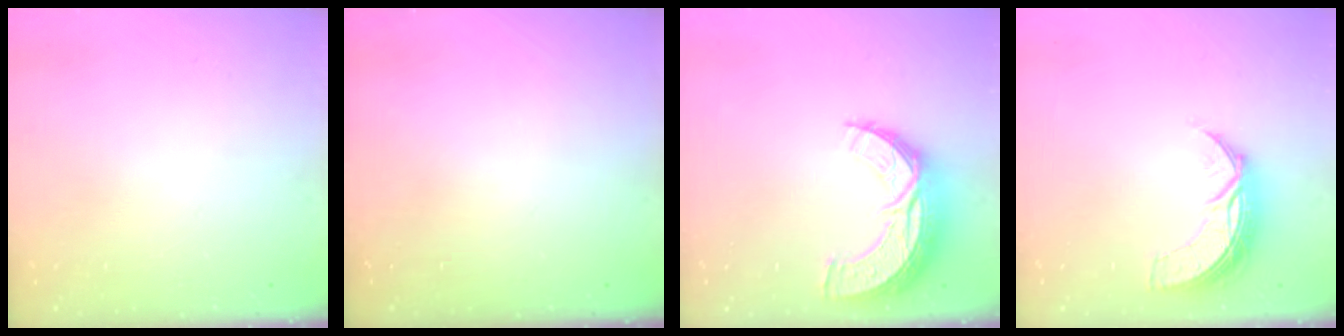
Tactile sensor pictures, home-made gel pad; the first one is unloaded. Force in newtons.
{"total": 0.0}
{"total": 12.8, "press": 12.7, "slide": 1.0}
{"total": 7.9, "press": 7.9, "slide": 0.5}